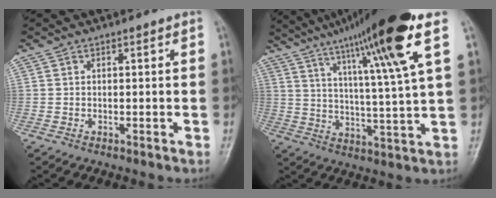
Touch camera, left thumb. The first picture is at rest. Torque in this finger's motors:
{"motor_torque": [1.64, -0.47, 1.68, -1.09, 0.20]}